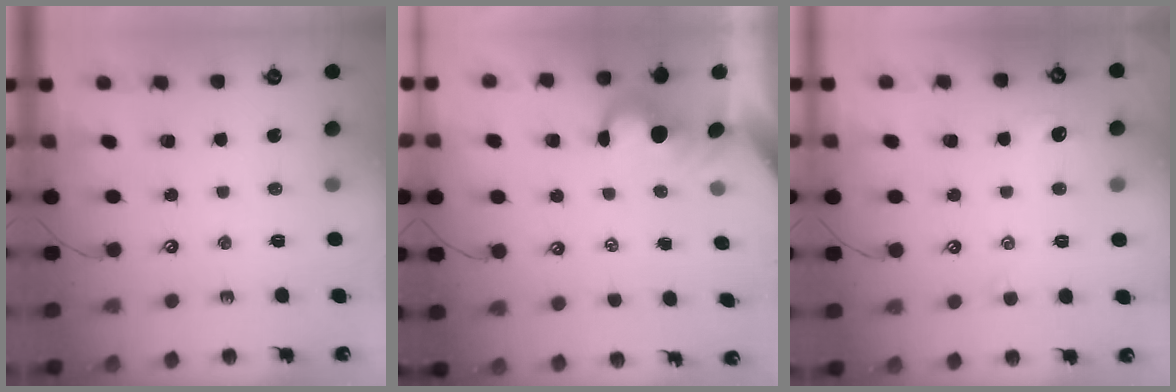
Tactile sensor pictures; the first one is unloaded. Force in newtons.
{"total": 1.4, "press": 1.1, "slide": 0.9}
{"total": 1.4, "press": 1.3, "slide": 0.4}